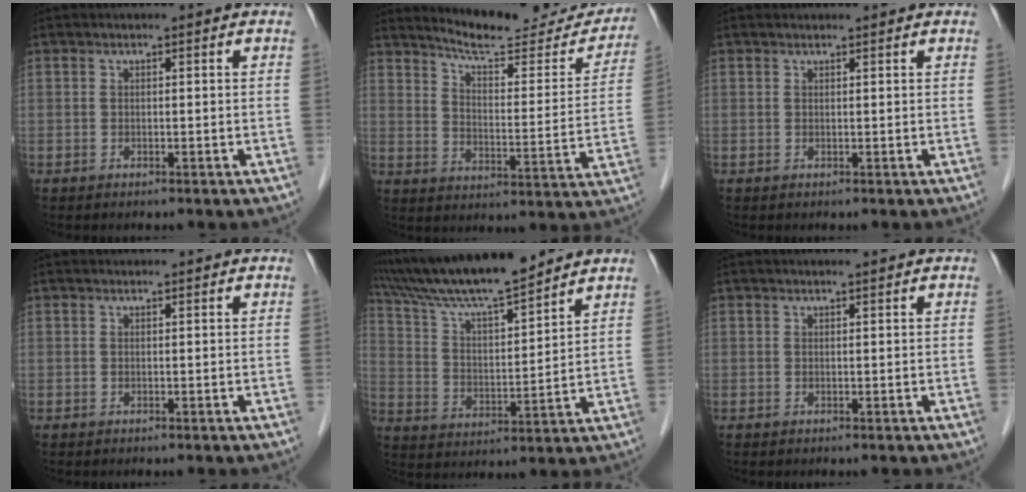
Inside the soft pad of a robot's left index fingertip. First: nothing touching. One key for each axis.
{"total": 18.4, "fx": 17.3, "fy": 3.5, "fz": 5.1, "tx": -0.061, "ty": -0.047, "tz": 0.221}
{"total": 1.3, "fx": 1.3, "fy": 0.1, "fz": 0.3, "tx": -0.005, "ty": 0.011, "tz": 0.020}
{"total": 0.7, "fx": 0.6, "fy": 0.0, "fz": 0.2, "tx": -0.005, "ty": 0.007, "tz": 0.011}
{"total": 15.0, "fx": 13.4, "fy": 0.7, "fz": 6.8, "tx": -0.129, "ty": 0.011, "tz": 0.236}
{"total": 1.2, "fx": 1.0, "fy": 0.0, "fz": 0.7, "tx": -0.010, "ty": 0.007, "tz": 0.017}